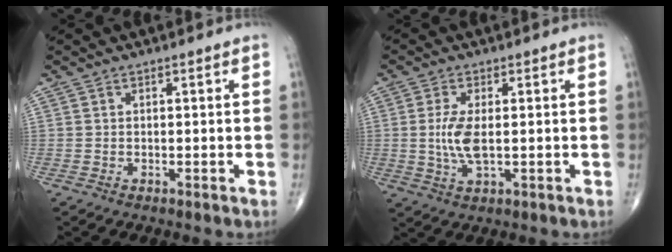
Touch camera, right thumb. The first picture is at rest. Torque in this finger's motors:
{"motor_torque": [-0.62, 0.34, -0.07, -0.18, 0.03]}